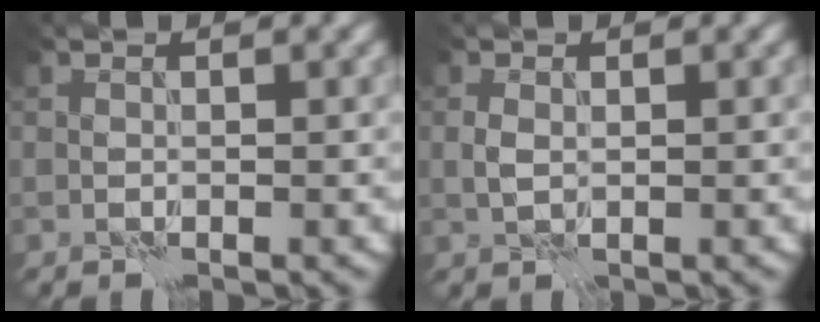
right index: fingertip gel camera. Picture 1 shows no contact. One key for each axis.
{"total": 1.1, "fx": 0.2, "fy": 0.7, "fz": 0.8, "tx": -0.020, "ty": 0.001, "tz": 0.005}